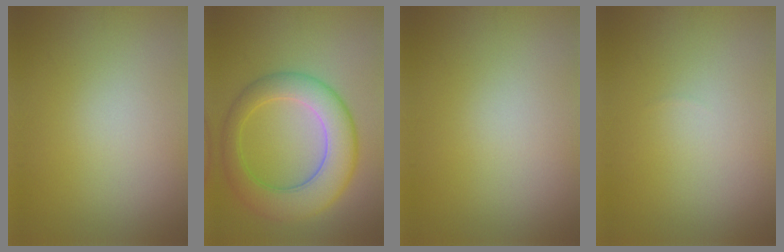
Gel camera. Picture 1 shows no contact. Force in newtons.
{"total": 7.4, "press": 7.4, "slide": 0.1}
{"total": 0.0}
{"total": 0.0}